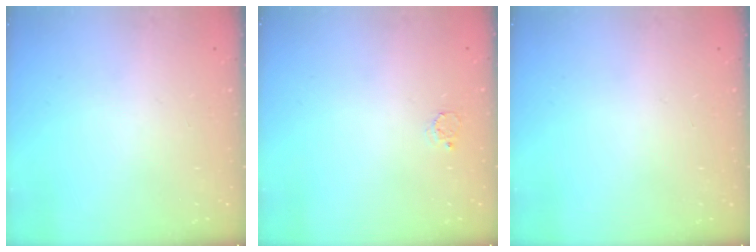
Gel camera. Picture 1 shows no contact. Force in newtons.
{"total": 2.3, "press": 2.3, "slide": 0.2}
{"total": 0.0}